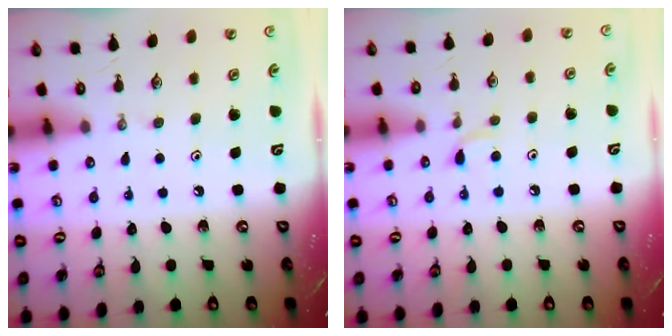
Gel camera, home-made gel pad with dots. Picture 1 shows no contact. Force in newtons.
{"total": 4.7, "press": 4.7, "slide": 0.6}